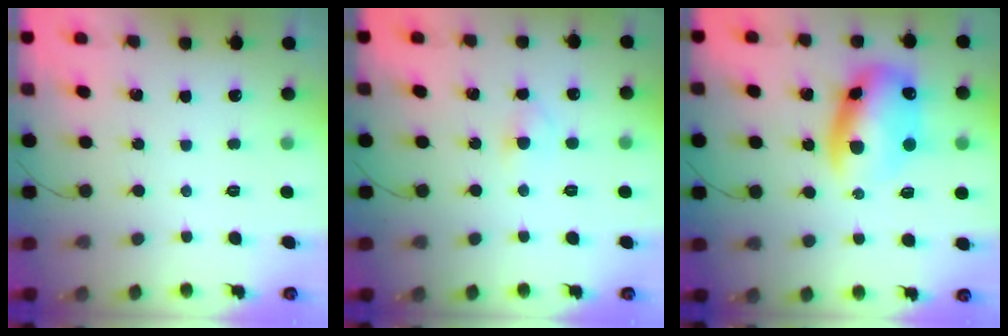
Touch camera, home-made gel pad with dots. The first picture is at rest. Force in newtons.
{"total": 2.8, "press": 2.6, "slide": 1.1}
{"total": 13.3, "press": 13.0, "slide": 2.9}